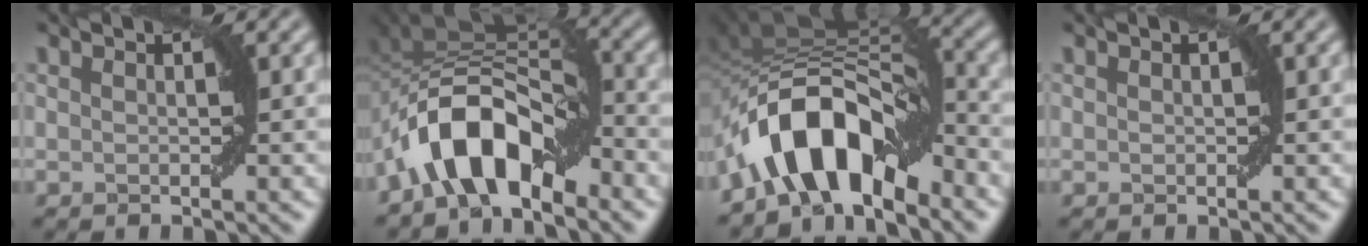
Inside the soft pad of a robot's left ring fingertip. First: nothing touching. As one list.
[{"total": 7.8, "force": [-4.3, 4.0, 5.1], "torque": [-0.074, 0.013, -0.084]}, {"total": 9.0, "force": [-5.7, 3.9, 5.8], "torque": [-0.081, 0.016, -0.103]}, {"total": 0.0}]